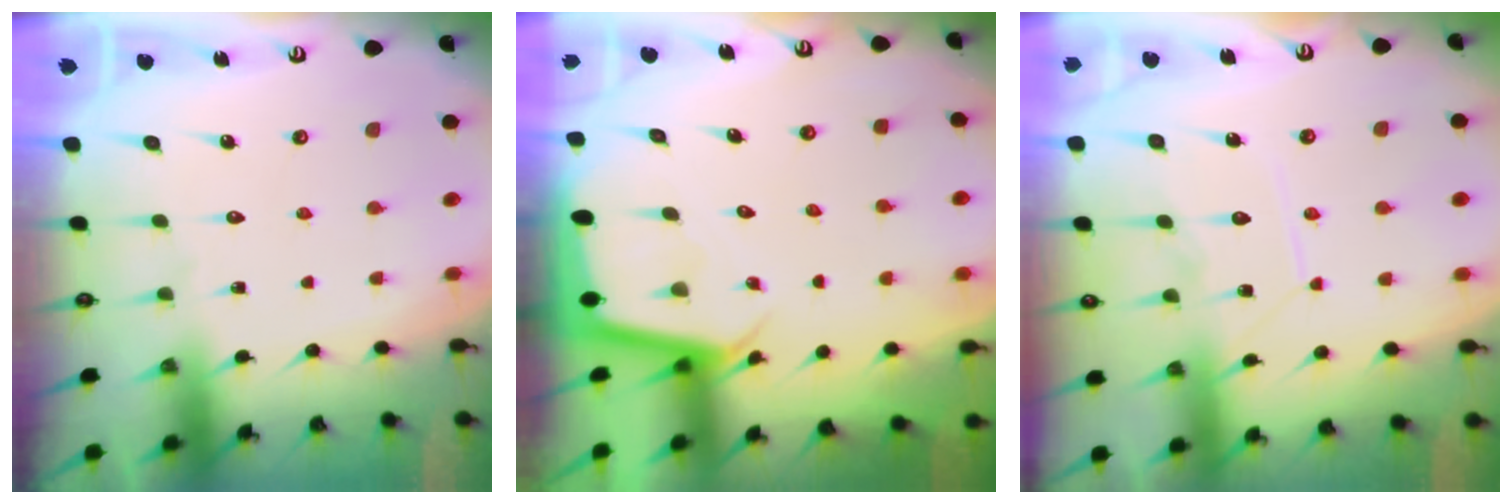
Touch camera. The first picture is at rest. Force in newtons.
{"total": 2.4, "press": 2.4, "slide": 0.1}
{"total": 9.9, "press": 9.9, "slide": 0.8}